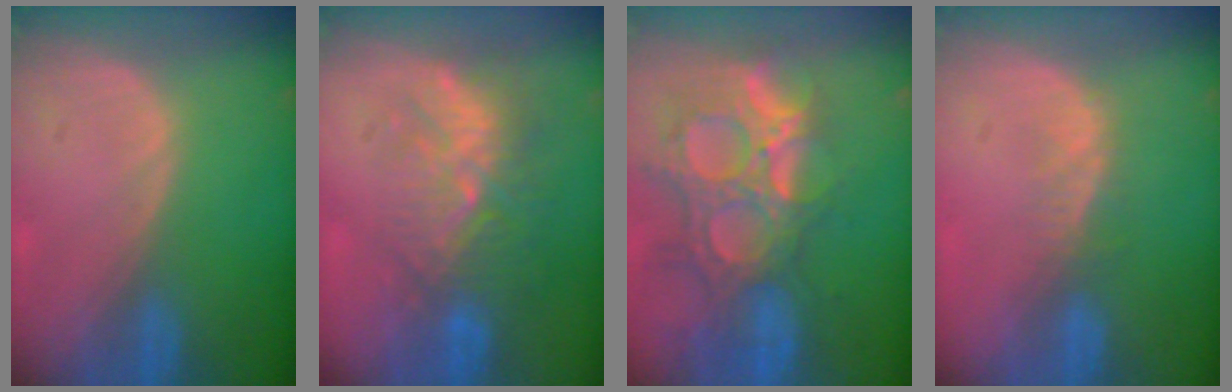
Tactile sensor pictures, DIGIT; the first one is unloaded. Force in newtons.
{"total": 9.2, "press": 8.6, "slide": 3.4}
{"total": 13.9, "press": 11.7, "slide": 7.5}
{"total": 2.8, "press": 2.3, "slide": 1.7}